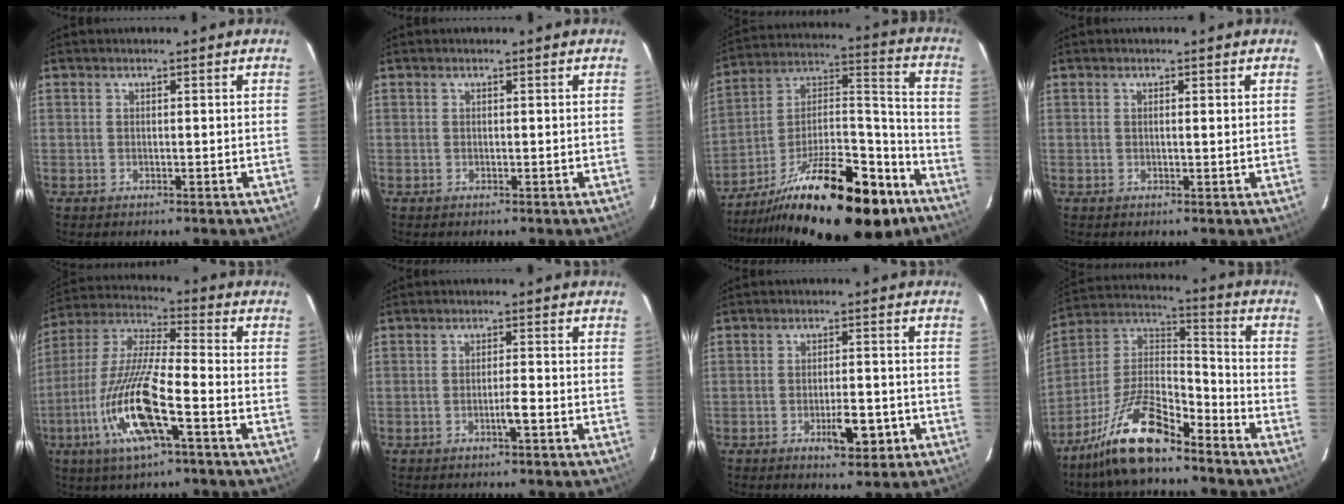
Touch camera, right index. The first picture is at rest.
{"total": 0.0}
{"total": 26.0, "force": [-17.5, 6.6, 18.0], "torque": [-0.249, 0.015, -0.279]}
{"total": 0.9, "force": [0.3, 0.1, 0.8], "torque": [-0.017, 0.004, 0.004]}
{"total": 15.8, "force": [-6.0, 2.0, 14.5], "torque": [-0.303, -0.012, -0.114]}
{"total": 2.1, "force": [-1.0, -0.2, 1.9], "torque": [-0.031, -0.001, -0.019]}
{"total": 5.4, "force": [-2.4, 1.6, 4.6], "torque": [-0.067, -0.001, -0.028]}
{"total": 14.8, "force": [-11.0, 3.4, 9.2], "torque": [-0.186, 0.013, -0.204]}